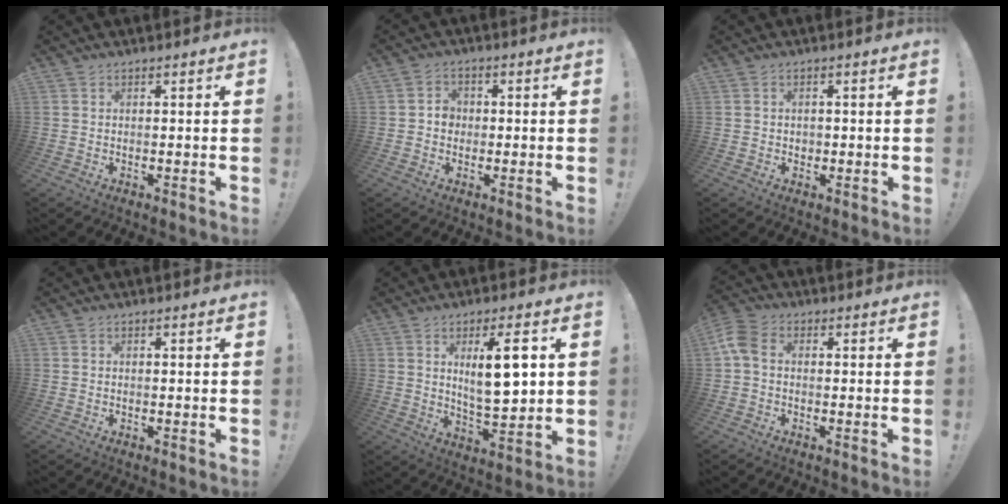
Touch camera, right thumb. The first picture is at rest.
{"total": 4.0, "force": [-0.6, 3.5, 1.8], "torque": [-0.027, 0.007, -0.013]}
{"total": 1.0, "force": [0.2, 0.9, 0.3], "torque": [0.003, -0.001, 0.000]}
{"total": 0.0}
{"total": 12.4, "force": [3.3, 3.6, 11.4], "torque": [-0.169, -0.013, 0.049]}
{"total": 5.8, "force": [0.3, 3.7, 4.4], "torque": [-0.104, 0.006, 0.008]}